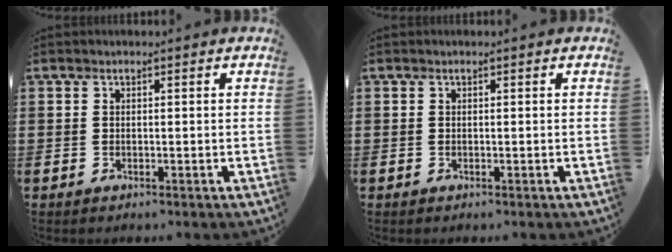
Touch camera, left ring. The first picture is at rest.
{"total": 0.0}